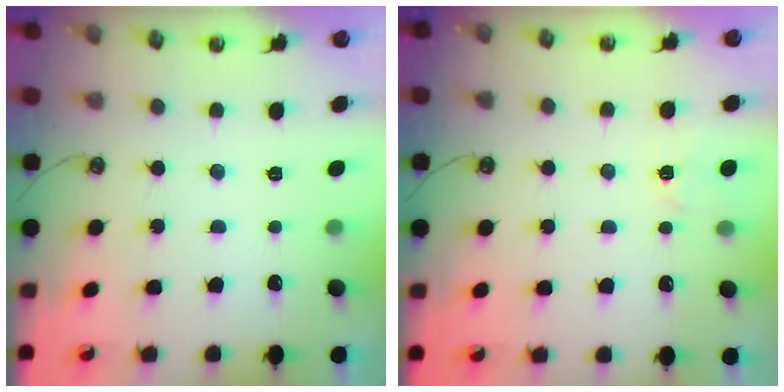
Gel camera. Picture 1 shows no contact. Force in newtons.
{"total": 3.6, "press": 3.6, "slide": 0.3}